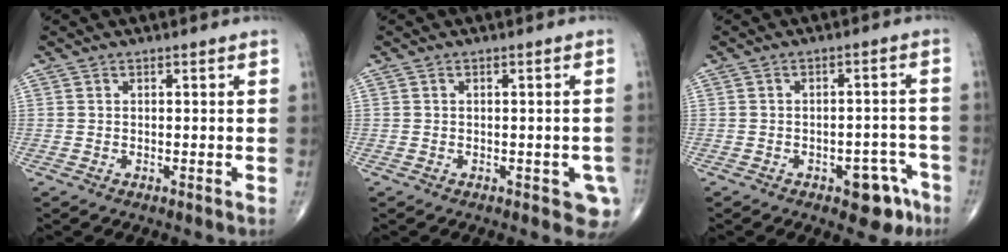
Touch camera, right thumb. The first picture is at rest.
{"total": 4.1, "force": [-1.5, 2.0, 3.2], "torque": [-0.016, -0.001, -0.018]}
{"total": 7.4, "force": [-4.1, 3.7, 5.0], "torque": [-0.035, 0.034, -0.047]}